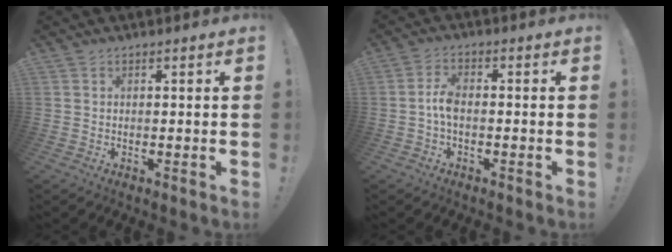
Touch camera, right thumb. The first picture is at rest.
{"total": 4.7, "force": [-1.0, 2.0, 4.1], "torque": [-0.087, 0.003, -0.019]}